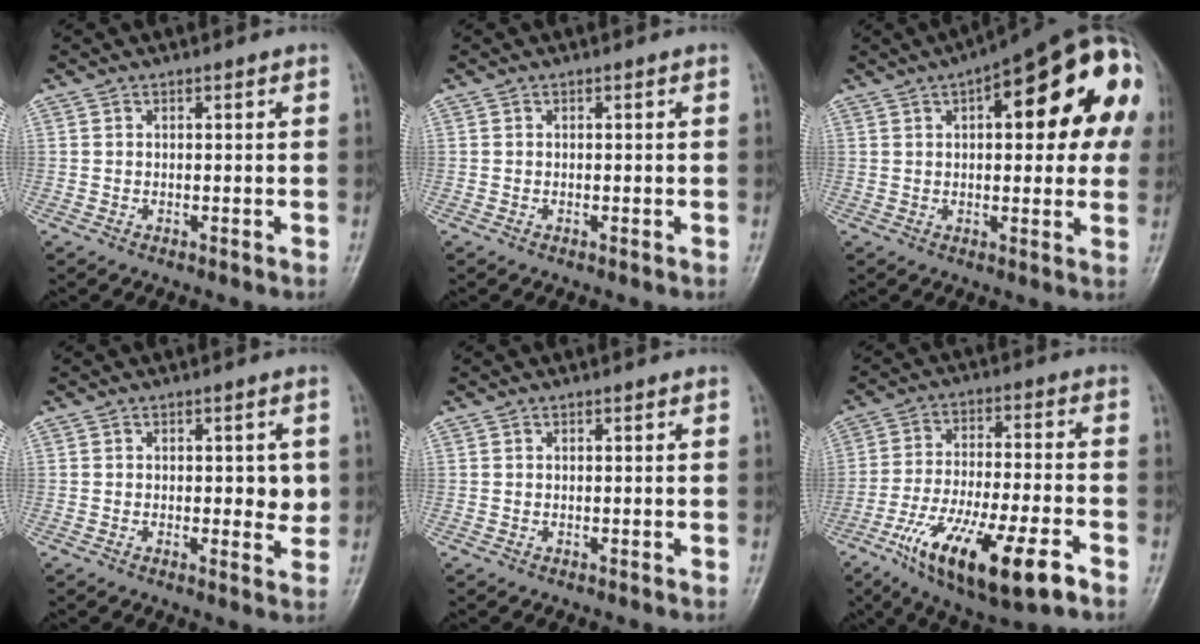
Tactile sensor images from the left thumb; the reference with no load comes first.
{"total": 0.0}
{"total": 23.8, "force": [6.6, 8.4, 21.2], "torque": [-0.262, 0.027, 0.075]}
{"total": 4.7, "force": [0.3, 2.2, 4.1], "torque": [-0.038, -0.005, 0.004]}
{"total": 0.0}
{"total": 19.0, "force": [-9.6, 5.4, 15.4], "torque": [-0.294, 0.020, -0.158]}